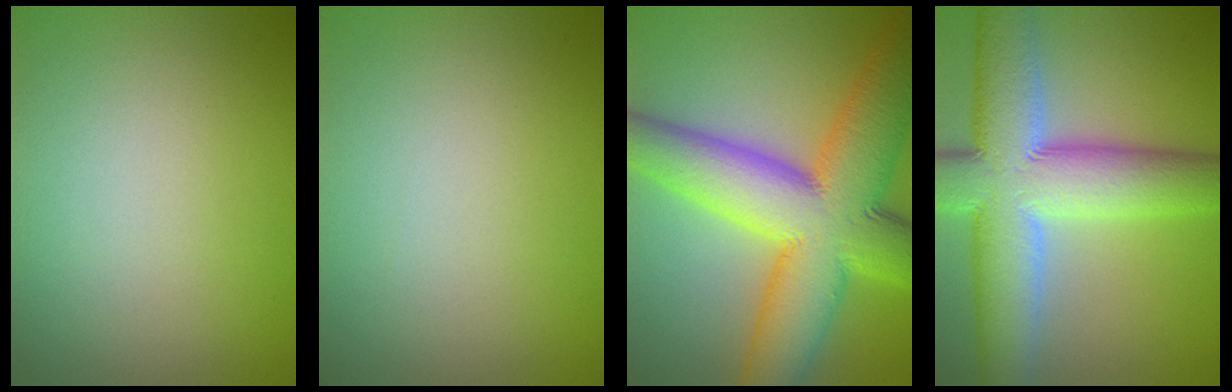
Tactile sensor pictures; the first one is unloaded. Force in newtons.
{"total": 0.0}
{"total": 14.2, "press": 14.1, "slide": 0.3}
{"total": 12.2, "press": 12.2, "slide": 0.7}